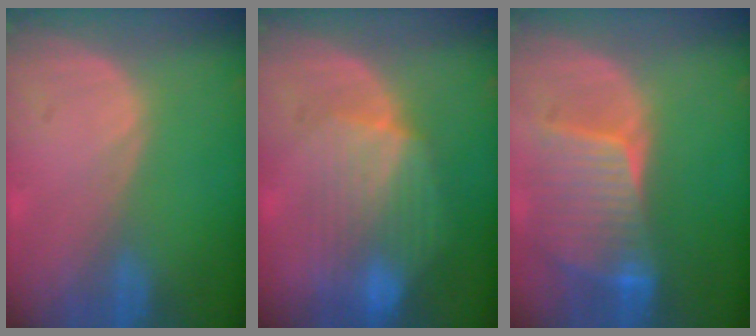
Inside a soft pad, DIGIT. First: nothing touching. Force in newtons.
{"total": 8.8, "press": 8.1, "slide": 3.5}
{"total": 8.1, "press": 7.8, "slide": 2.3}